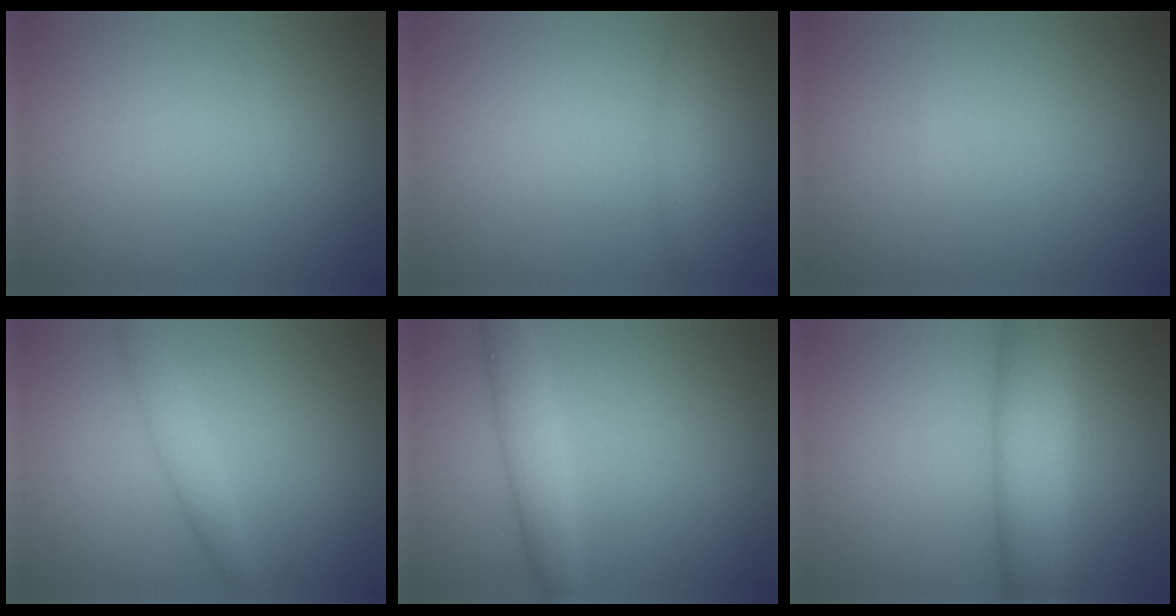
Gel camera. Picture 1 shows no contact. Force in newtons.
{"total": 1.1, "press": 1.0, "slide": 0.1}
{"total": 0.0}
{"total": 2.1, "press": 2.1, "slide": 0.0}
{"total": 2.9, "press": 2.9, "slide": 0.1}
{"total": 6.0, "press": 6.0, "slide": 0.2}